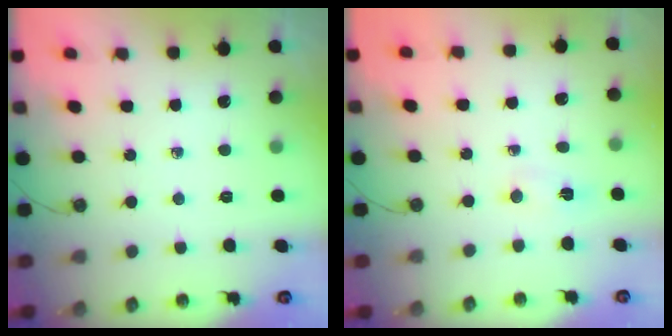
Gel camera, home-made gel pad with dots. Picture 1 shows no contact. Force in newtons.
{"total": 2.1, "press": 1.6, "slide": 1.3}